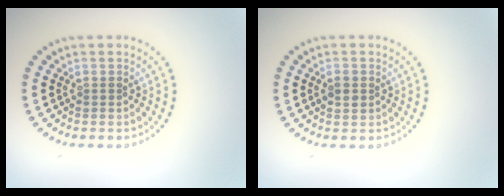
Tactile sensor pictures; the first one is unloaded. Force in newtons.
{"total": 1.4, "press": 1.4, "slide": 0.0}